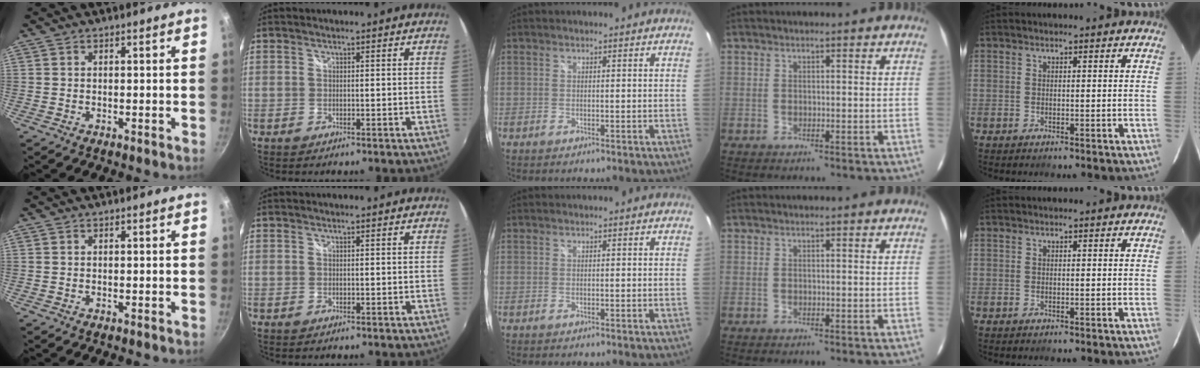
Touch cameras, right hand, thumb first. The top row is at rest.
{}